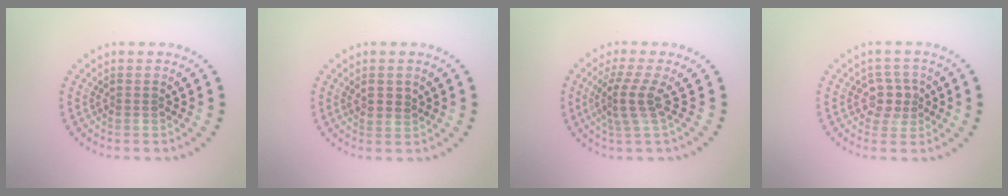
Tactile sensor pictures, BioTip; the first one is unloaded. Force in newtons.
{"total": 1.1, "press": 1.0, "slide": 0.6}
{"total": 2.9, "press": 2.0, "slide": 2.1}
{"total": 2.4, "press": 2.1, "slide": 1.0}